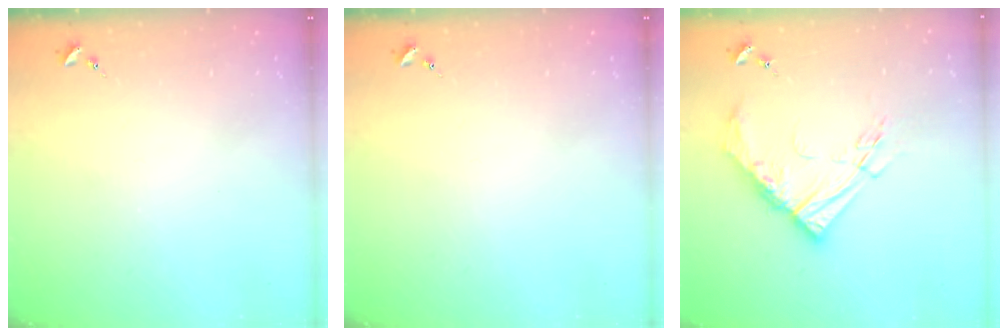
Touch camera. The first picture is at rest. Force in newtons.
{"total": 0.0}
{"total": 15.4, "press": 15.3, "slide": 1.6}